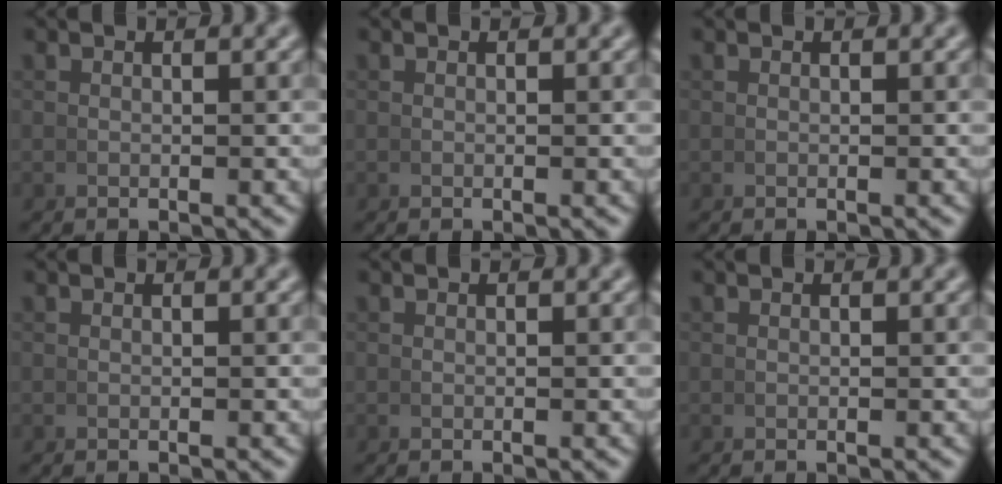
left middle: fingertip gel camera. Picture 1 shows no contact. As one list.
[{"total": 0.0}, {"total": 0.0}, {"total": 0.0}, {"total": 0.0}, {"total": 0.0}]